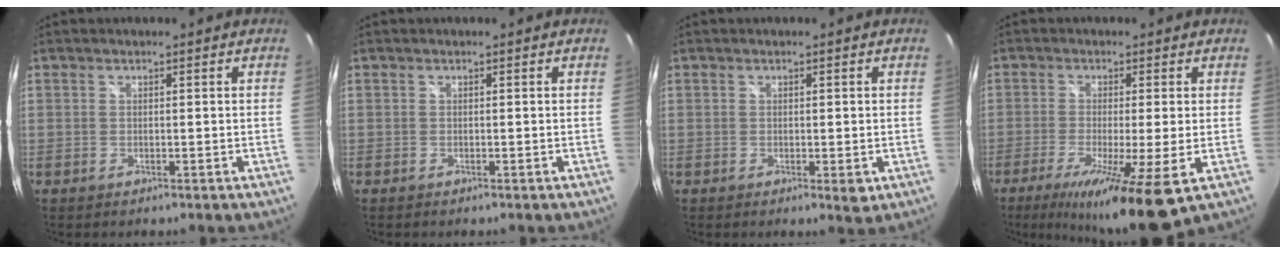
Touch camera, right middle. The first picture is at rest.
{"total": 0.0}
{"total": 1.9, "force": [0.1, 0.6, 1.8], "torque": [-0.026, -0.004, 0.004]}
{"total": 12.1, "force": [-4.8, 0.1, 11.1], "torque": [-0.218, -0.037, -0.082]}